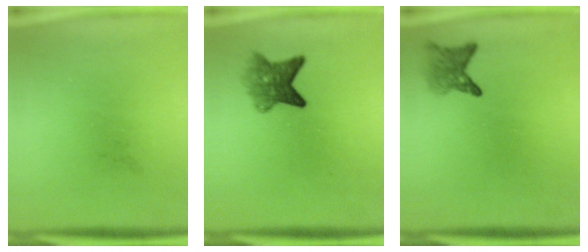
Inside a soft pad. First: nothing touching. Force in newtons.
{"total": 5.2}
{"total": 2.7}